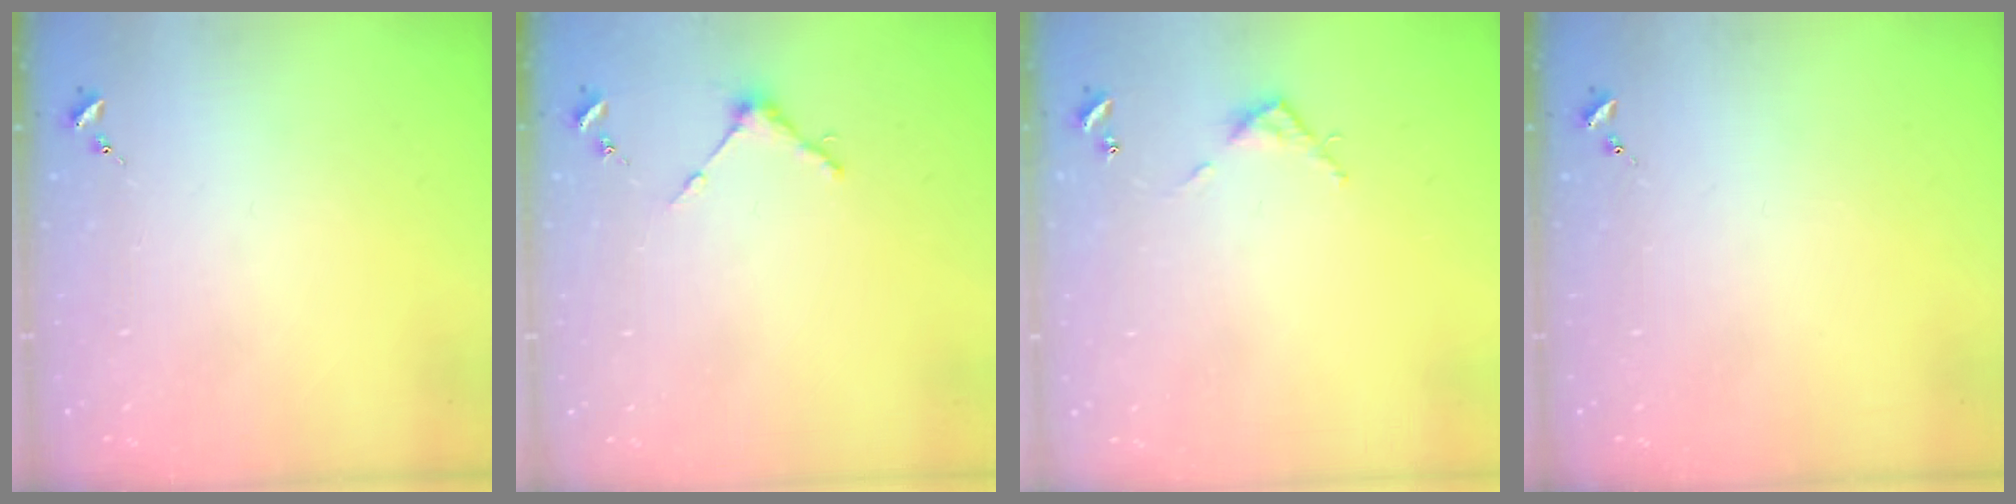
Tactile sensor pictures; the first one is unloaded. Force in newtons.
{"total": 4.0, "press": 4.0, "slide": 0.4}
{"total": 3.9, "press": 3.9, "slide": 0.3}
{"total": 0.0}